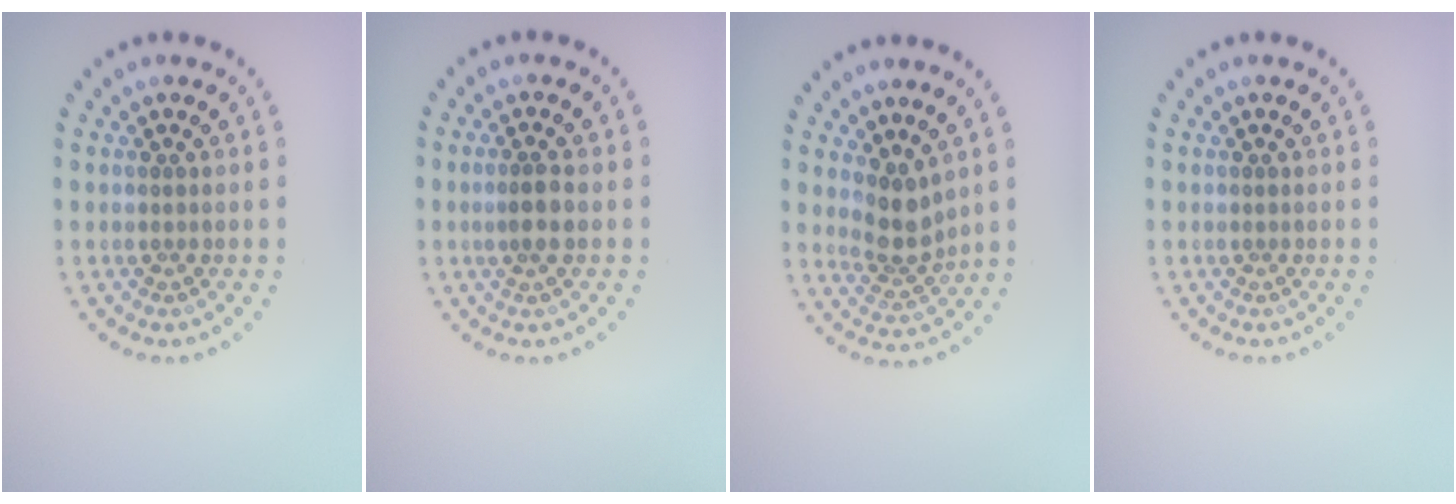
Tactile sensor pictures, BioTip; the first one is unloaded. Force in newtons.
{"total": 2.0, "press": 1.7, "slide": 1.0}
{"total": 2.8, "press": 2.2, "slide": 1.8}
{"total": 0.0}